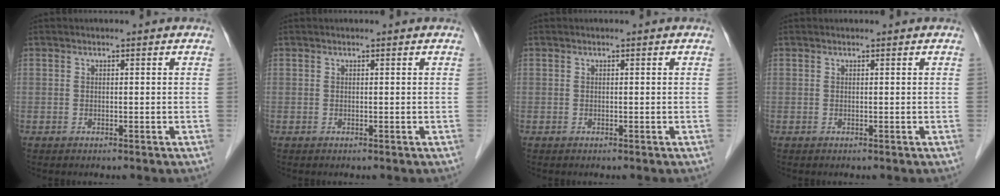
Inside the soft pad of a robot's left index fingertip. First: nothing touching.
{"total": 0.0}
{"total": 0.0}
{"total": 0.0}